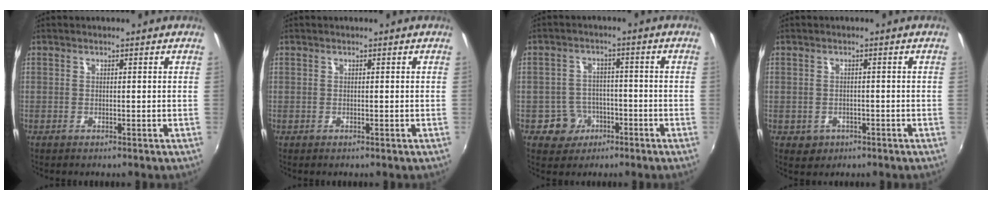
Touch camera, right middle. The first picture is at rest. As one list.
[{"total": 0.0}, {"total": 5.5, "force": [-2.7, 4.8, 0.8], "torque": [-0.028, 0.016, -0.034]}, {"total": 3.0, "force": [-1.0, 2.7, 1.0], "torque": [-0.028, -0.003, -0.008]}]